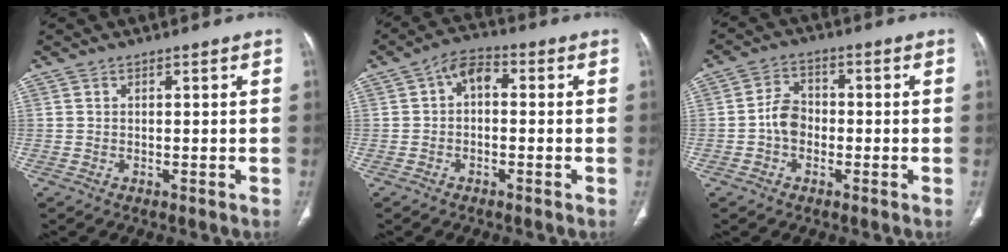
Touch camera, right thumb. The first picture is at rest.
{"total": 5.0, "force": [0.1, 3.2, 3.9], "torque": [-0.053, 0.019, -0.013]}
{"total": 5.3, "force": [-1.2, 4.1, 3.2], "torque": [-0.042, 0.018, -0.031]}